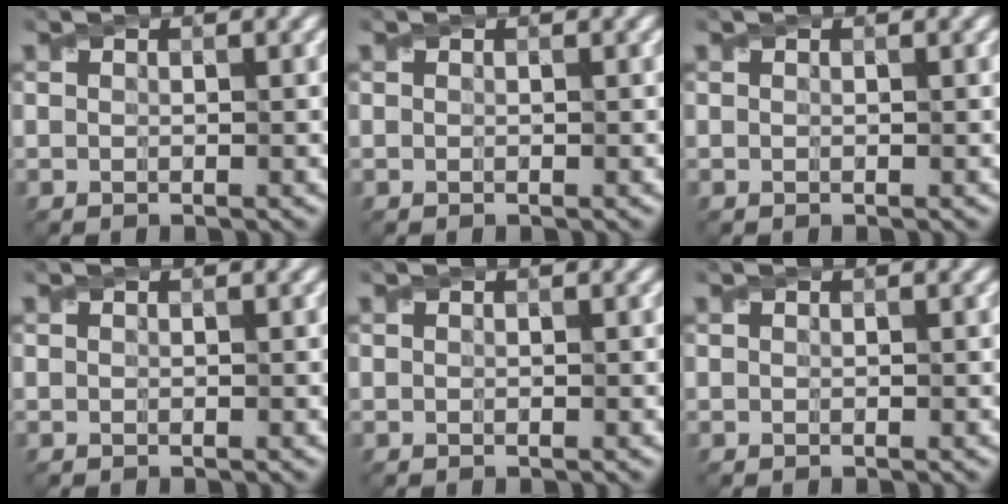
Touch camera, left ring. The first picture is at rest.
{"total": 0.0}
{"total": 0.0}
{"total": 0.0}
{"total": 0.0}
{"total": 0.0}